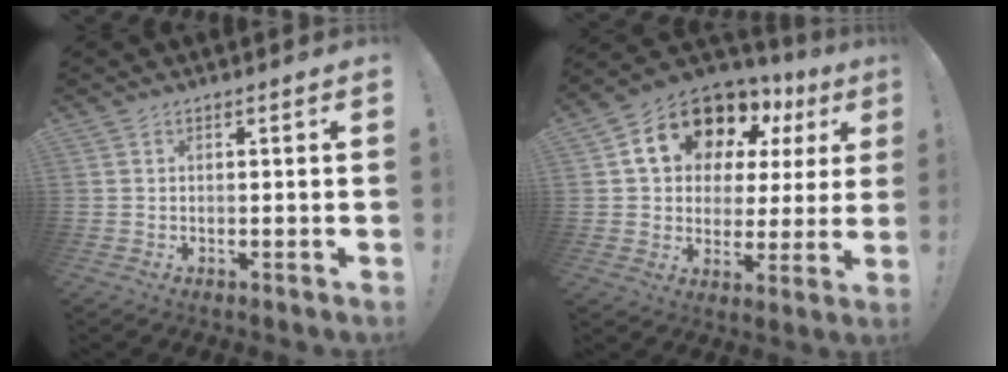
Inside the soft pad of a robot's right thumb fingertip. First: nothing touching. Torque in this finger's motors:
{"motor_torque": [2.14, 2.32, 1.54, 0.31, 0.09]}